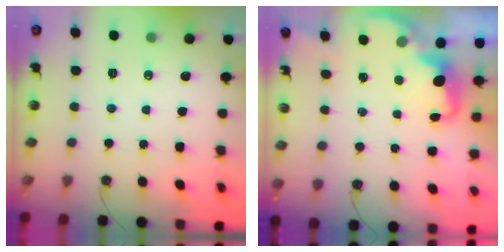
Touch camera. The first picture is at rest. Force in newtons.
{"total": 2.1, "press": 2.1, "slide": 0.6}